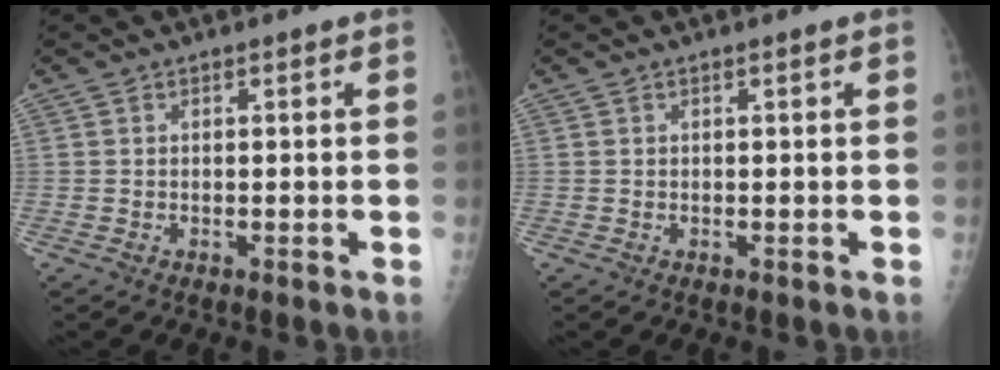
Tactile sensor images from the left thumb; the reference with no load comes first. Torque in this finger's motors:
{"motor_torque": [-0.10, 0.15, -0.13, -0.13, -0.02]}